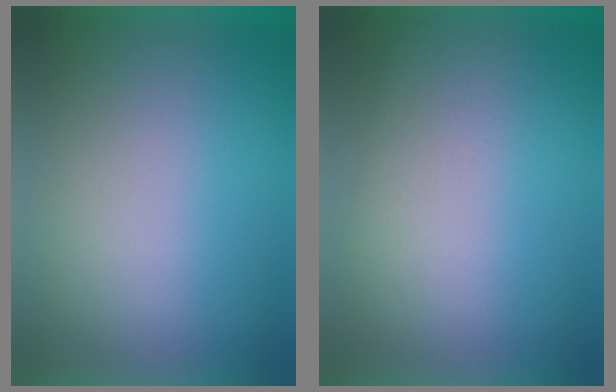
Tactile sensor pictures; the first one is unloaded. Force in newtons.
{"total": 1.1}